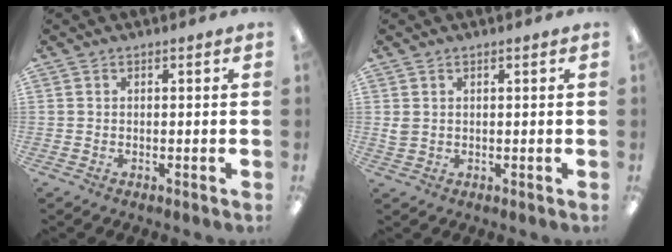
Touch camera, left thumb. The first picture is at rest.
{"total": 1.8, "force": [0.7, 1.2, 1.1], "torque": [-0.024, 0.004, 0.013]}